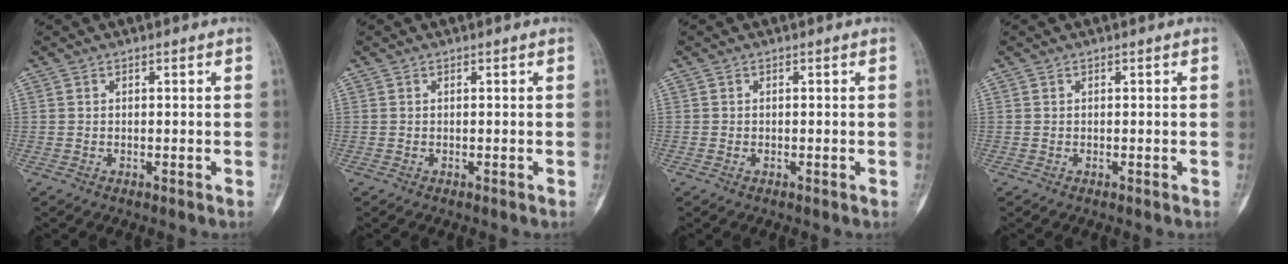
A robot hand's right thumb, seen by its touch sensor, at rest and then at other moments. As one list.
[{"total": 0.0}, {"total": 0.0}, {"total": 0.0}]